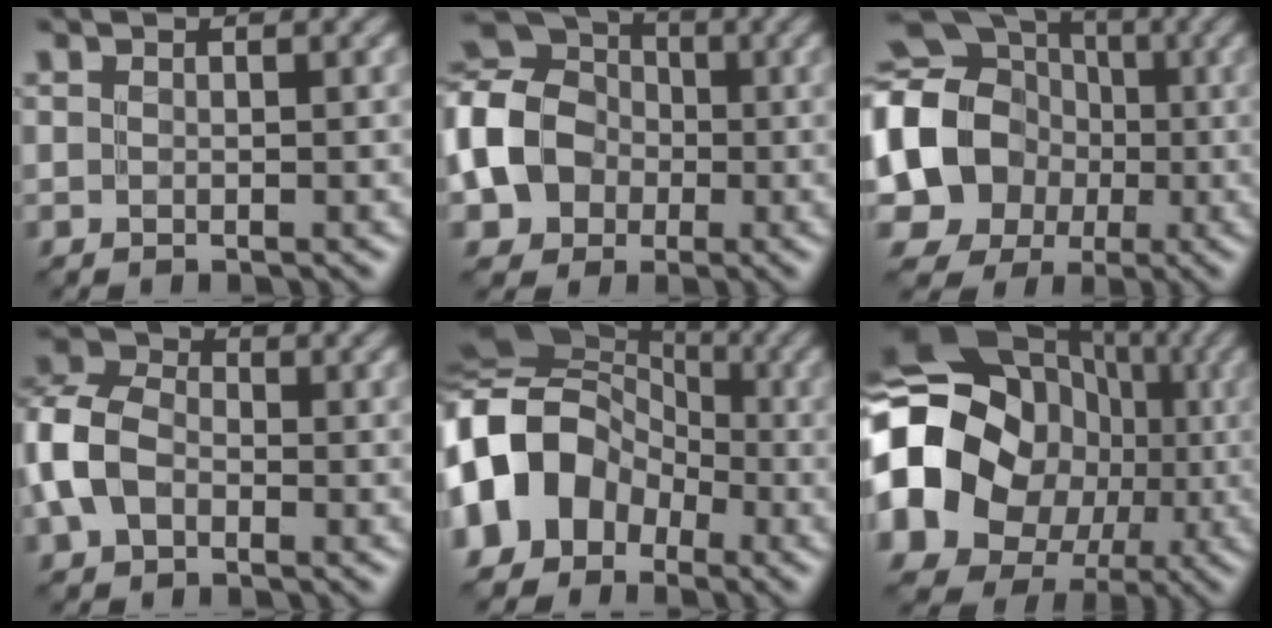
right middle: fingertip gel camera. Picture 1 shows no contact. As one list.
[{"total": 10.8, "force": [-1.9, 9.0, 5.6], "torque": [-0.127, -0.003, -0.068]}, {"total": 13.4, "force": [-1.2, 11.7, 6.4], "torque": [-0.136, -0.013, -0.048]}, {"total": 6.4, "force": [-1.7, 4.7, 4.0], "torque": [-0.097, 0.009, -0.051]}, {"total": 12.8, "force": [-4.0, 10.7, 5.8], "torque": [-0.110, -0.004, -0.114]}, {"total": 17.0, "force": [-1.6, 14.4, 9.0], "torque": [-0.190, -0.002, -0.042]}]